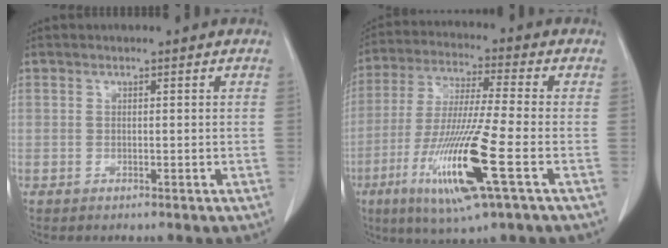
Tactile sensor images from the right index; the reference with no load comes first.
{"total": 15.9, "force": [-5.8, 0.2, 14.8], "torque": [-0.304, -0.029, -0.108]}